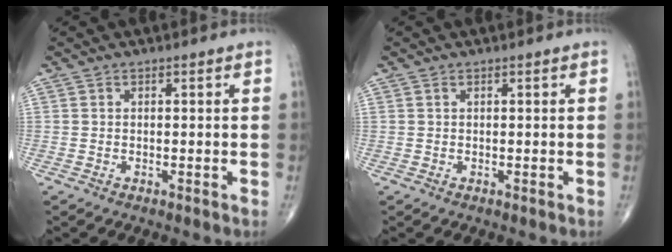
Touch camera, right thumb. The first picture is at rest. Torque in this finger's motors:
{"motor_torque": [0.36, -0.49, 0.23, 0.17, -0.05]}